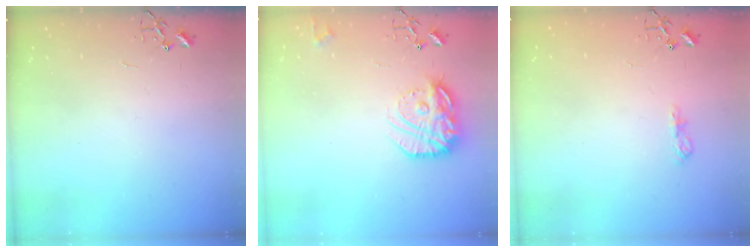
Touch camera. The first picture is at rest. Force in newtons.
{"total": 17.4, "press": 17.3, "slide": 1.2}
{"total": 7.9, "press": 7.9, "slide": 0.9}